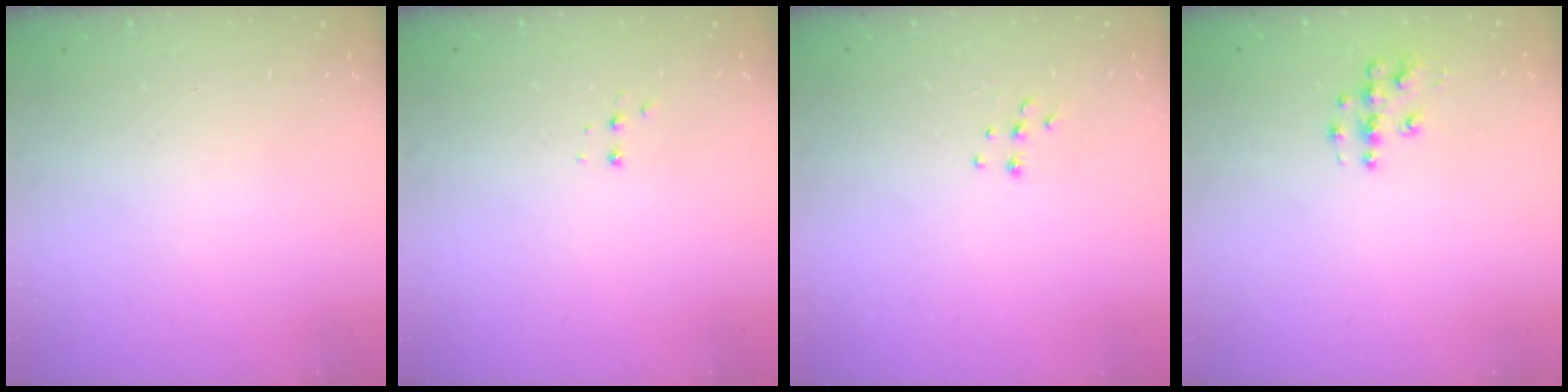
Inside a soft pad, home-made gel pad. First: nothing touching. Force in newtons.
{"total": 3.0, "press": 2.9, "slide": 0.7}
{"total": 6.7, "press": 6.7, "slide": 0.6}
{"total": 5.9, "press": 5.9, "slide": 0.4}